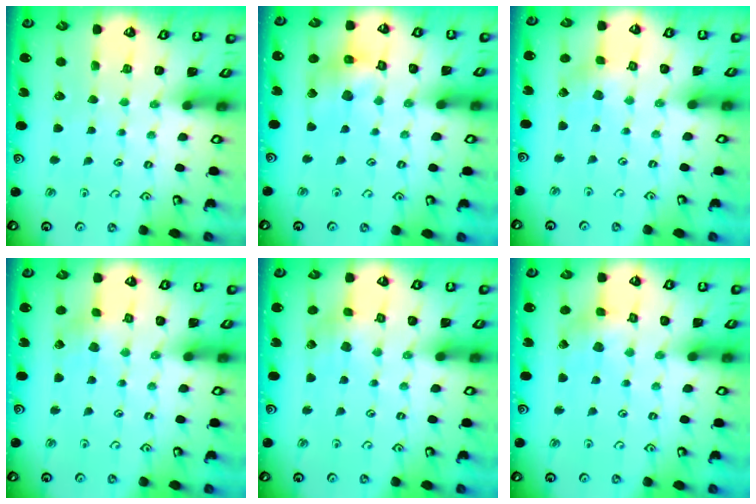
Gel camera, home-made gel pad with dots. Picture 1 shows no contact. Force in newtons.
{"total": 12.0, "press": 11.9, "slide": 1.6}
{"total": 2.4, "press": 2.4, "slide": 0.3}
{"total": 1.5, "press": 1.5, "slide": 0.2}
{"total": 2.9, "press": 2.9, "slide": 0.1}
{"total": 2.9, "press": 2.9, "slide": 0.2}